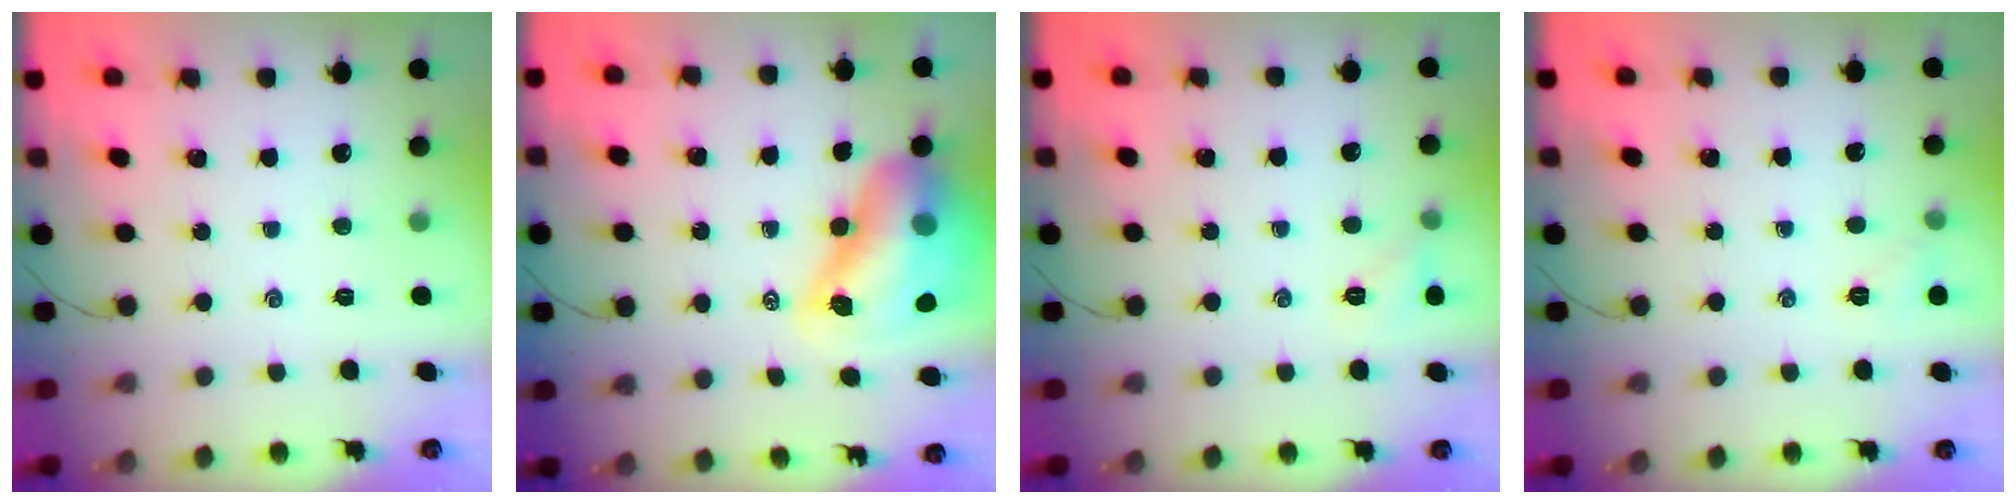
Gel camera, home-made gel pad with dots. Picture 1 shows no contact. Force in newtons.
{"total": 15.1, "press": 14.5, "slide": 4.1}
{"total": 5.5, "press": 5.3, "slide": 1.6}
{"total": 4.6, "press": 4.5, "slide": 1.2}